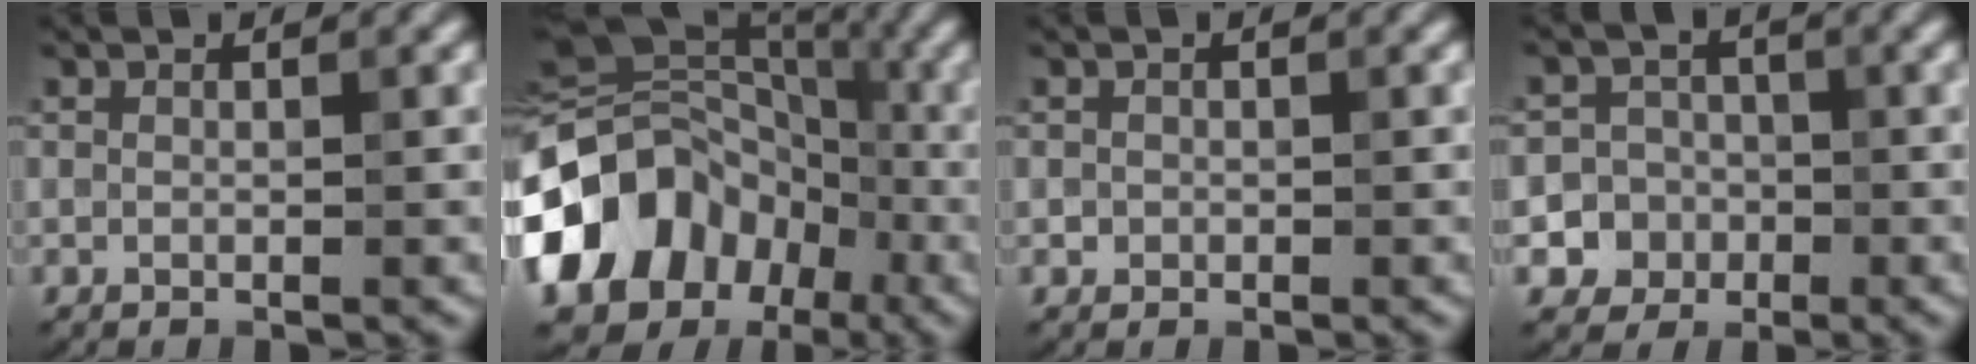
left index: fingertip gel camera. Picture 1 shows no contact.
{"total": 13.9, "force": [-3.9, 11.2, 7.3], "torque": [-0.146, 0.010, -0.091]}
{"total": 0.7, "force": [-0.1, 0.7, 0.0], "torque": [0.005, -0.004, -0.003]}
{"total": 6.3, "force": [-2.4, 5.8, 0.6], "torque": [0.013, -0.003, -0.058]}